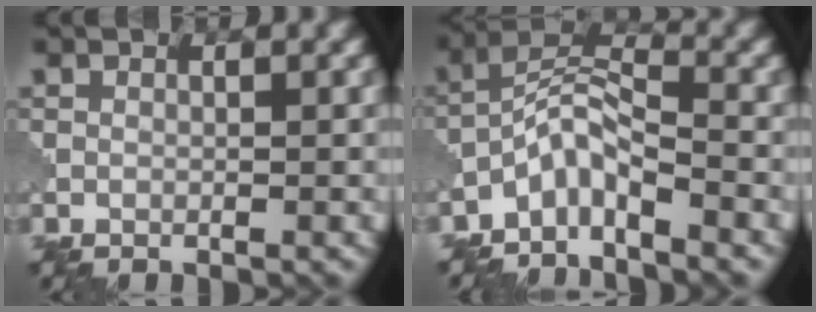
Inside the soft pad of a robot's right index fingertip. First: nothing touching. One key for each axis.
{"total": 4.2, "fx": -3.2, "fy": 1.0, "fz": 2.6, "tx": -0.049, "ty": 0.011, "tz": -0.073}